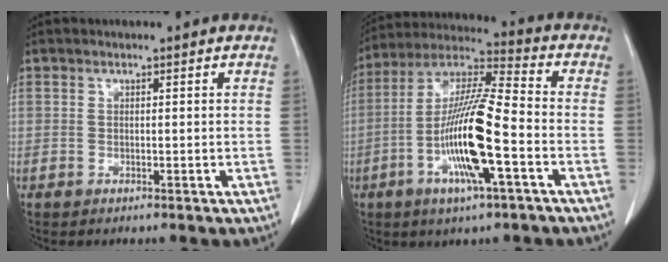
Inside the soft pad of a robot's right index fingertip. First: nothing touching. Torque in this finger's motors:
{"motor_torque": [2.14, 0.00, 0.57, 0.21]}